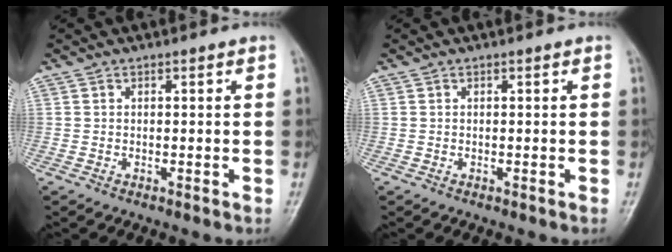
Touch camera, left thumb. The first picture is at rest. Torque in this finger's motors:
{"motor_torque": [0.00, 0.00, -0.05, -0.05, 0.00]}